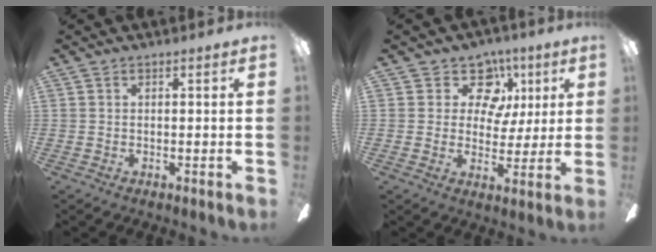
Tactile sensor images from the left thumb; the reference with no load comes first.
{"total": 12.0, "force": [5.1, 9.1, 5.9], "torque": [-0.078, -0.018, 0.093]}